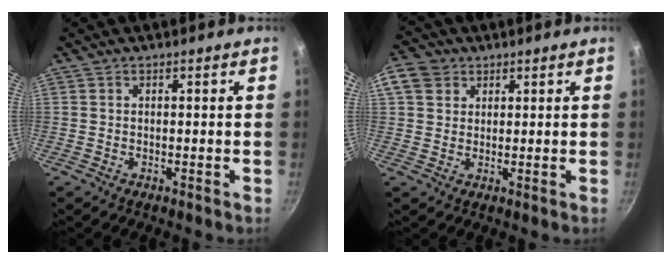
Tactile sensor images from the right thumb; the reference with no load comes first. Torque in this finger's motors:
{"motor_torque": [-1.16, 2.24, 1.80, 0.48, 0.27]}